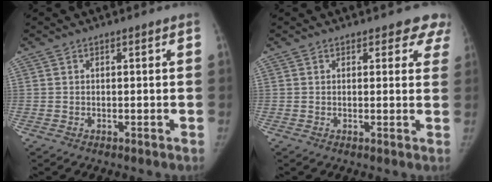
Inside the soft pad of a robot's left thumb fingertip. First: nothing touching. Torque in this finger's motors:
{"motor_torque": [0.37, 0.06, 0.46, -0.10, 0.06]}